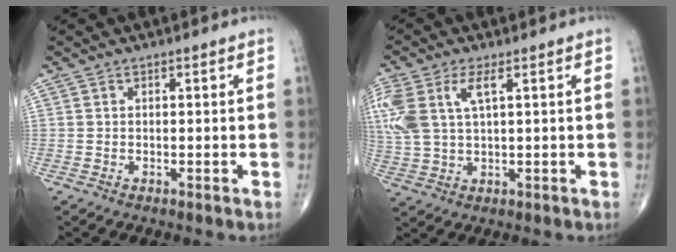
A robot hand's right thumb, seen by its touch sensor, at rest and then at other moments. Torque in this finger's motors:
{"motor_torque": [0.26, 0.37, 0.88, 0.41, 0.15]}